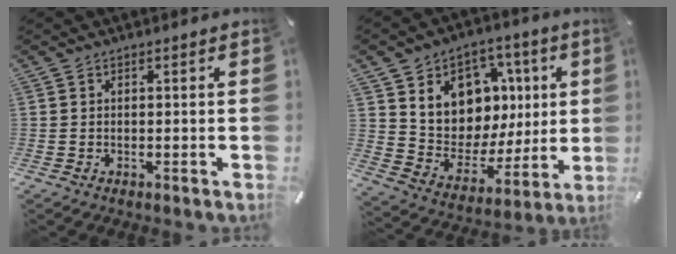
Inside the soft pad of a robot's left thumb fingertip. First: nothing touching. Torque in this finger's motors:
{"motor_torque": [2.55, 2.46, 1.35, -1.23, 0.09]}